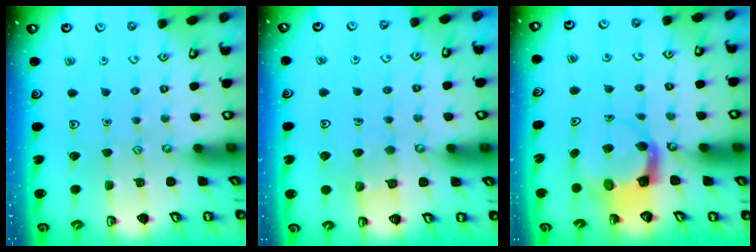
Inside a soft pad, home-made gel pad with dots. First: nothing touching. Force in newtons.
{"total": 5.4, "press": 5.4, "slide": 0.3}
{"total": 4.0, "press": 4.0, "slide": 0.5}